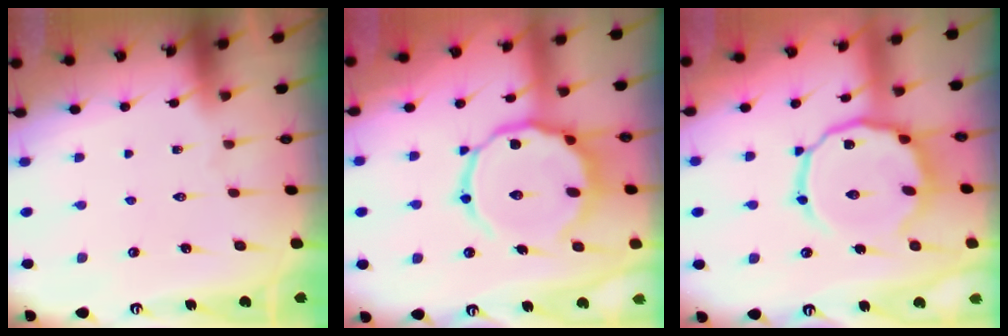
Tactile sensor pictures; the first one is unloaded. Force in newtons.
{"total": 16.0, "press": 16.0, "slide": 1.5}
{"total": 13.1, "press": 13.0, "slide": 1.1}